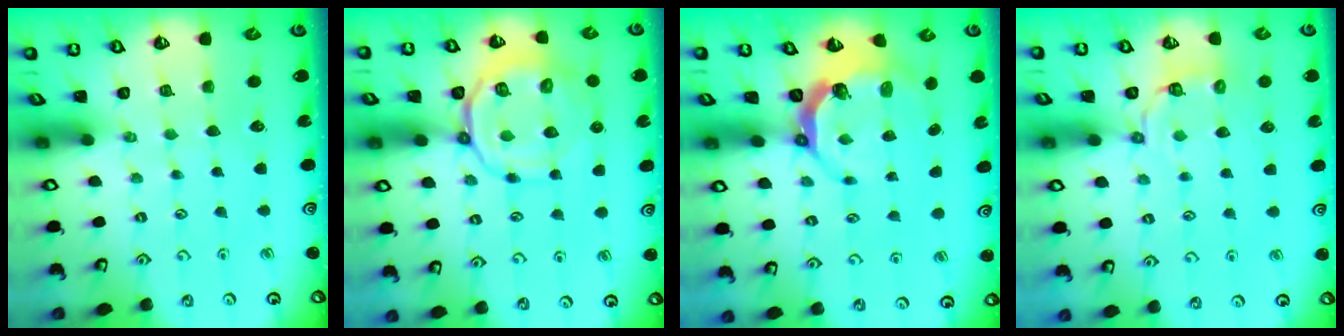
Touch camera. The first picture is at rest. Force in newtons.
{"total": 11.2, "press": 11.1, "slide": 2.0}
{"total": 5.5, "press": 4.1, "slide": 3.7}
{"total": 4.0, "press": 3.5, "slide": 1.9}